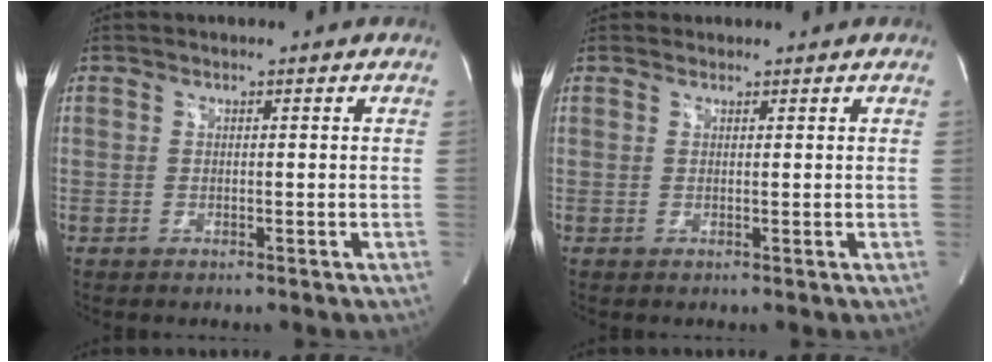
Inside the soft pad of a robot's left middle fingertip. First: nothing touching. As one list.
[{"total": 0.7, "force": [0.6, 0.4, -0.1], "torque": [-0.002, 0.009, 0.011]}]